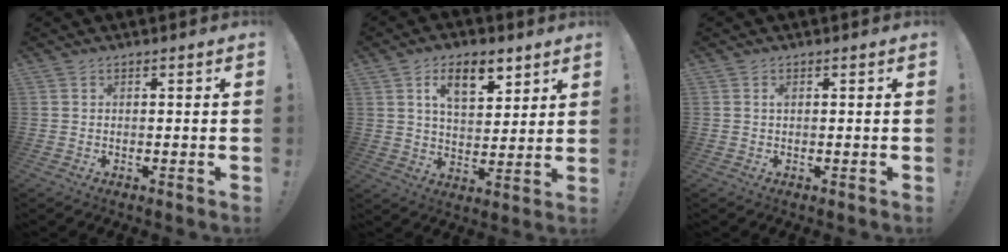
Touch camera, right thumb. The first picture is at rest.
{"total": 11.4, "force": [6.0, 5.7, 7.8], "torque": [-0.122, -0.015, 0.108]}
{"total": 0.6, "force": [0.1, 0.2, 0.6], "torque": [-0.011, 0.002, 0.001]}